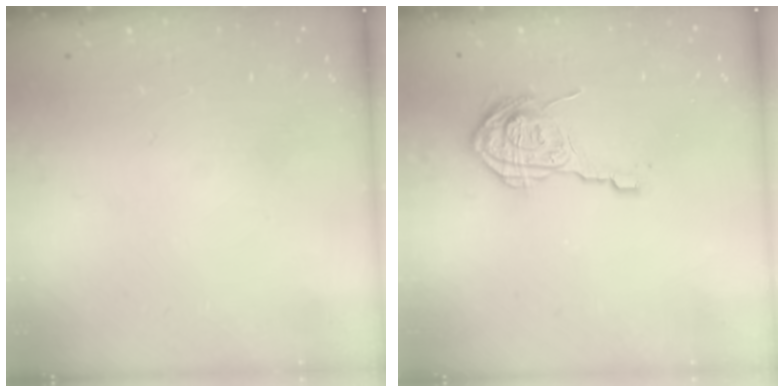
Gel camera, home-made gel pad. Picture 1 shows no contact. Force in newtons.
{"total": 14.0, "press": 14.0, "slide": 0.6}